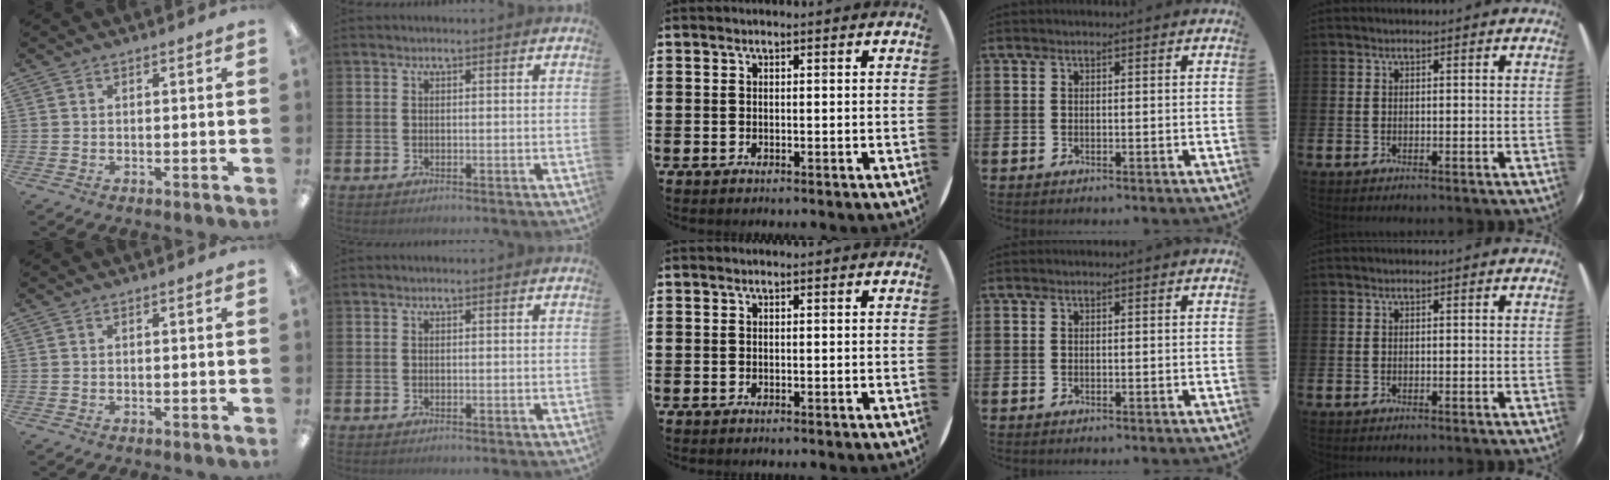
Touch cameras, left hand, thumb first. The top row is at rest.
{}